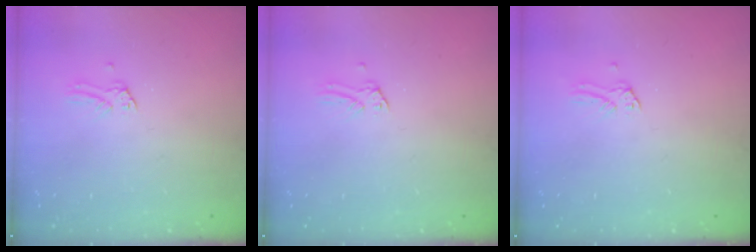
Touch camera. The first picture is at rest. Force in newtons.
{"total": 0.0}
{"total": 0.0}